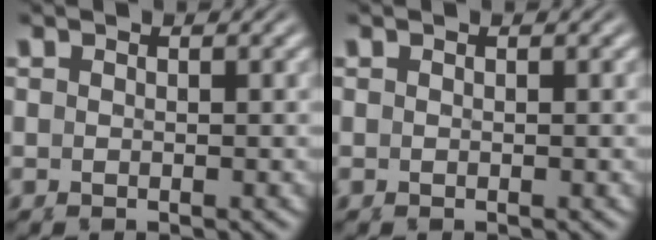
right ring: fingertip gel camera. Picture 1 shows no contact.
{"total": 0.0}